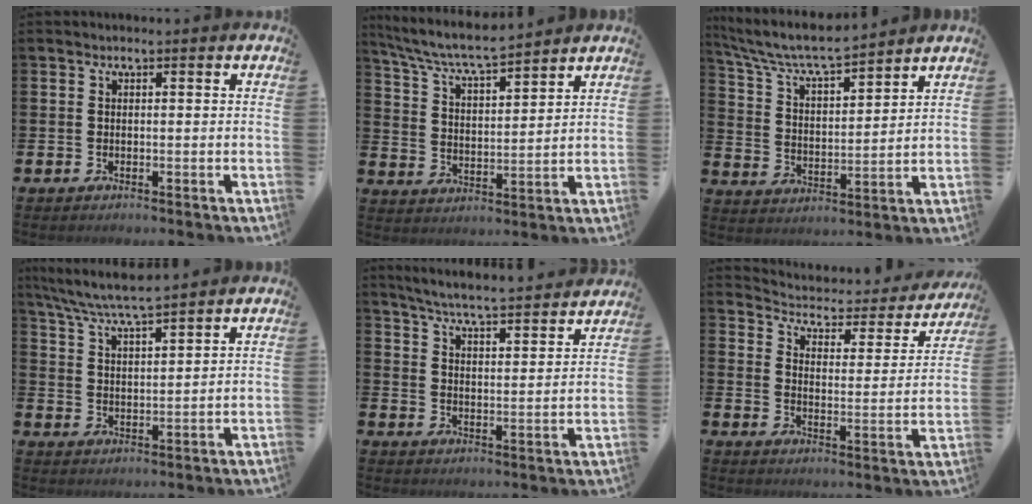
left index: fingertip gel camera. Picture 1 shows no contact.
{"total": 6.8, "force": [6.4, 0.4, 2.3], "torque": [-0.075, -0.039, 0.110]}
{"total": 7.1, "force": [6.7, 0.8, 2.3], "torque": [-0.080, -0.043, 0.115]}
{"total": 6.6, "force": [6.3, -0.1, 1.9], "torque": [-0.063, -0.031, 0.112]}
{"total": 6.0, "force": [5.9, -0.1, 1.4], "torque": [-0.052, -0.046, 0.102]}
{"total": 4.1, "force": [3.8, 1.5, 0.7], "torque": [-0.044, -0.035, 0.056]}